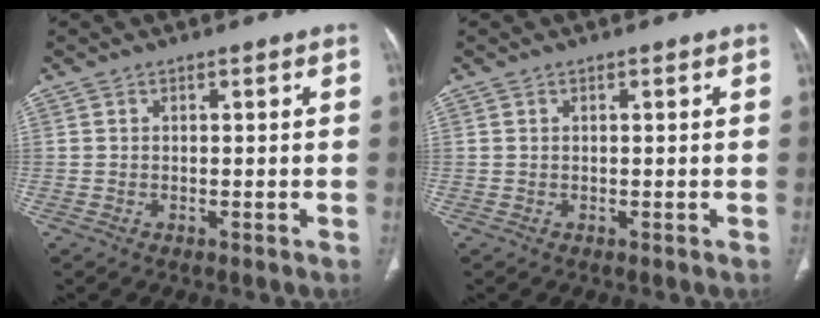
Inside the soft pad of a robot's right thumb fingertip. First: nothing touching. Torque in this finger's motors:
{"motor_torque": [-0.03, 0.03, -0.32, 0.25, 0.00]}